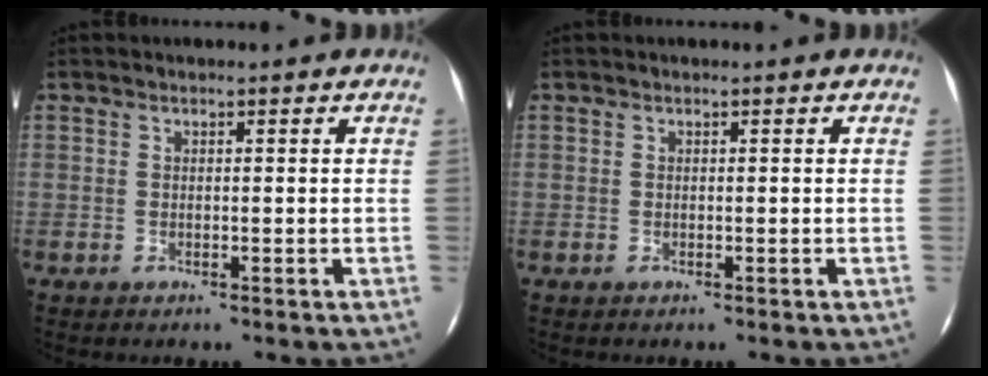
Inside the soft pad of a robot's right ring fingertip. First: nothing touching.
{"total": 0.0}